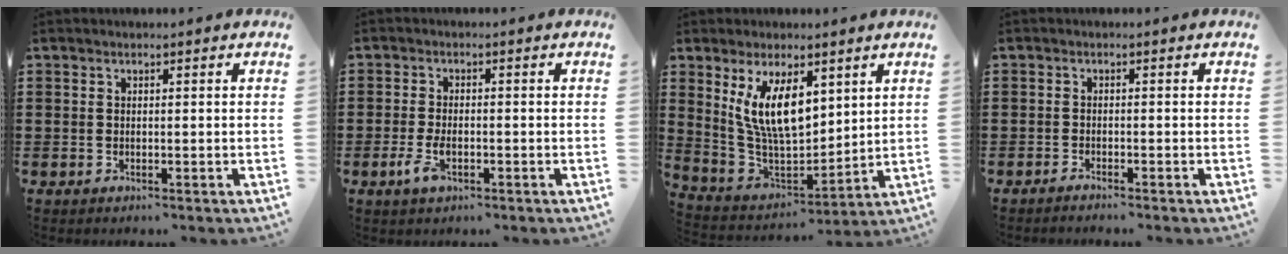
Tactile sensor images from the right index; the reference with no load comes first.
{"total": 3.6, "force": [-1.3, 1.6, 2.9], "torque": [-0.073, -0.007, -0.029]}
{"total": 10.9, "force": [4.7, 4.7, 8.6], "torque": [-0.191, -0.009, 0.087]}
{"total": 1.1, "force": [-1.1, 0.0, 0.1], "torque": [-0.004, 0.001, -0.023]}